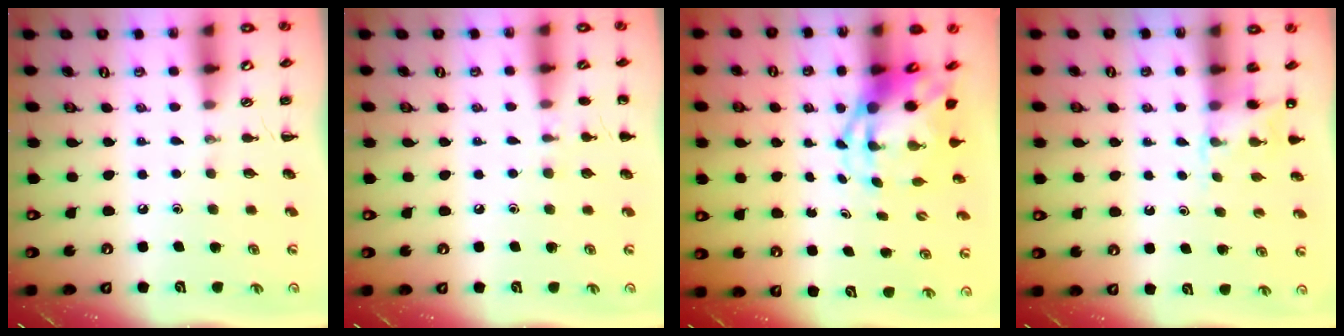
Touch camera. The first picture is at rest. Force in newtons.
{"total": 6.3, "press": 6.1, "slide": 1.6}
{"total": 5.6, "press": 5.3, "slide": 1.7}
{"total": 4.3, "press": 4.1, "slide": 1.2}